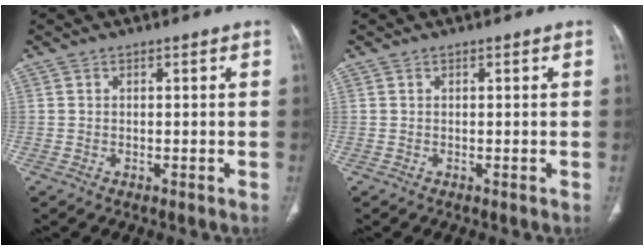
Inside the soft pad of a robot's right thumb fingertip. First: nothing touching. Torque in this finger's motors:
{"motor_torque": [0.00, 0.00, 0.02, 0.00, 0.01]}